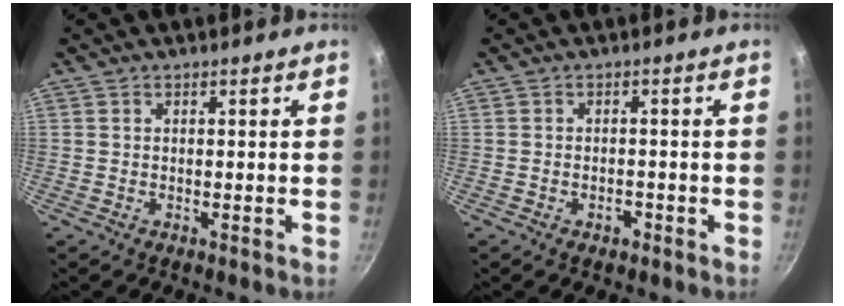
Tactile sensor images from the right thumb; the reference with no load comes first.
{"total": 1.7, "force": [-0.9, 1.1, 0.9], "torque": [-0.012, 0.008, -0.013]}